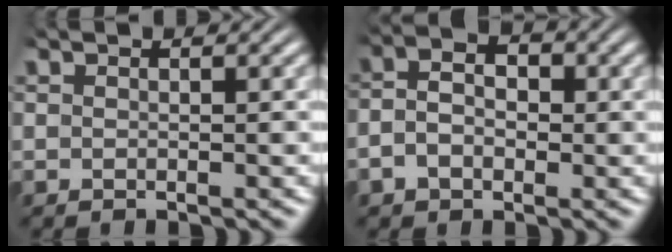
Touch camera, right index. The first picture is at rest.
{"total": 4.9, "force": [-0.3, 3.6, 3.3], "torque": [-0.059, 0.001, -0.012]}